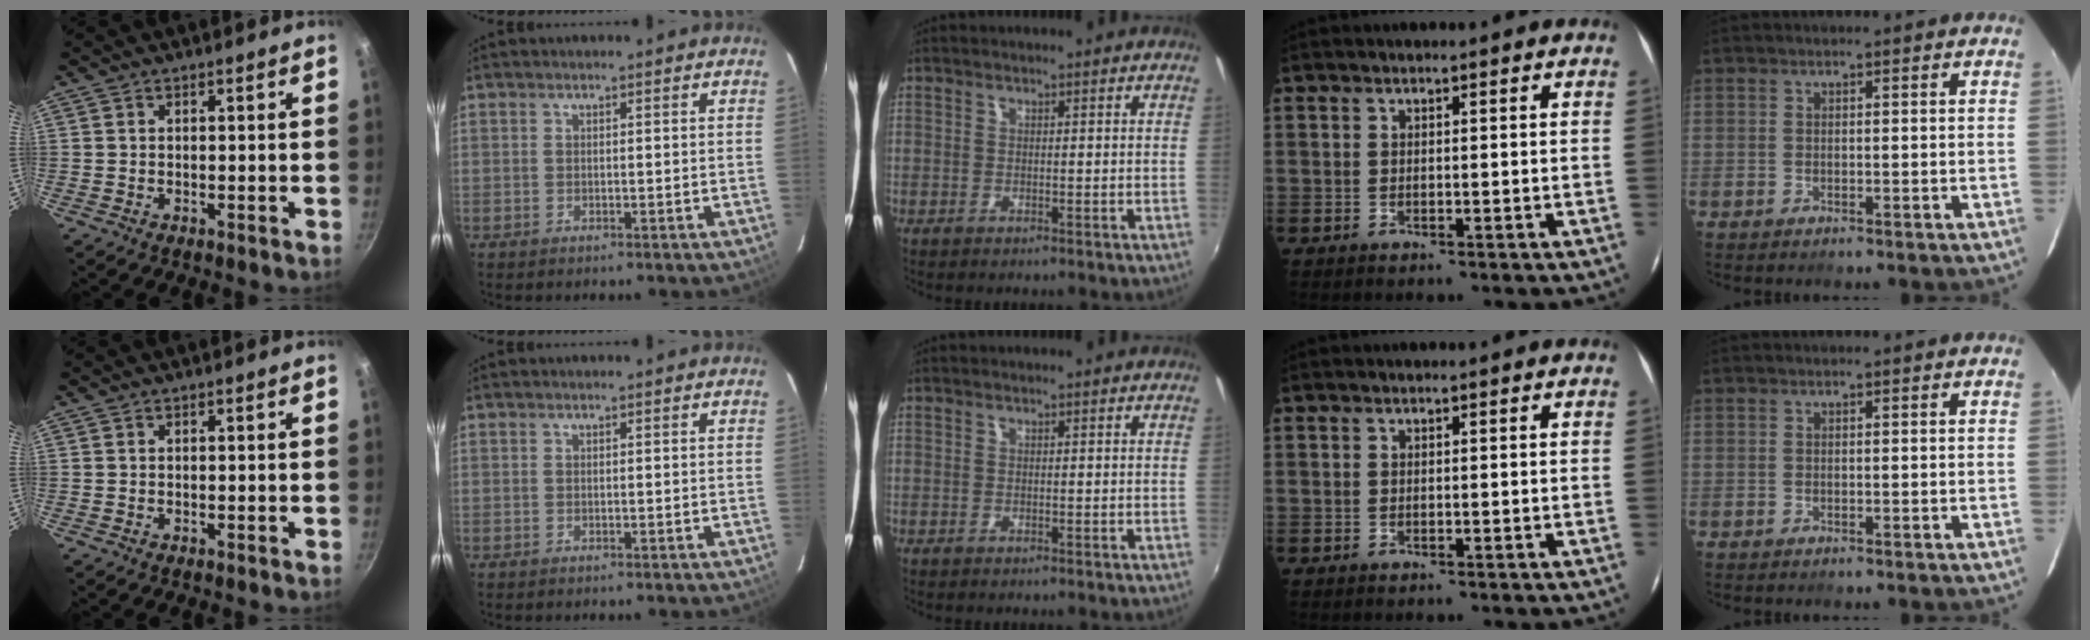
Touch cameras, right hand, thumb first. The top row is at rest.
{}